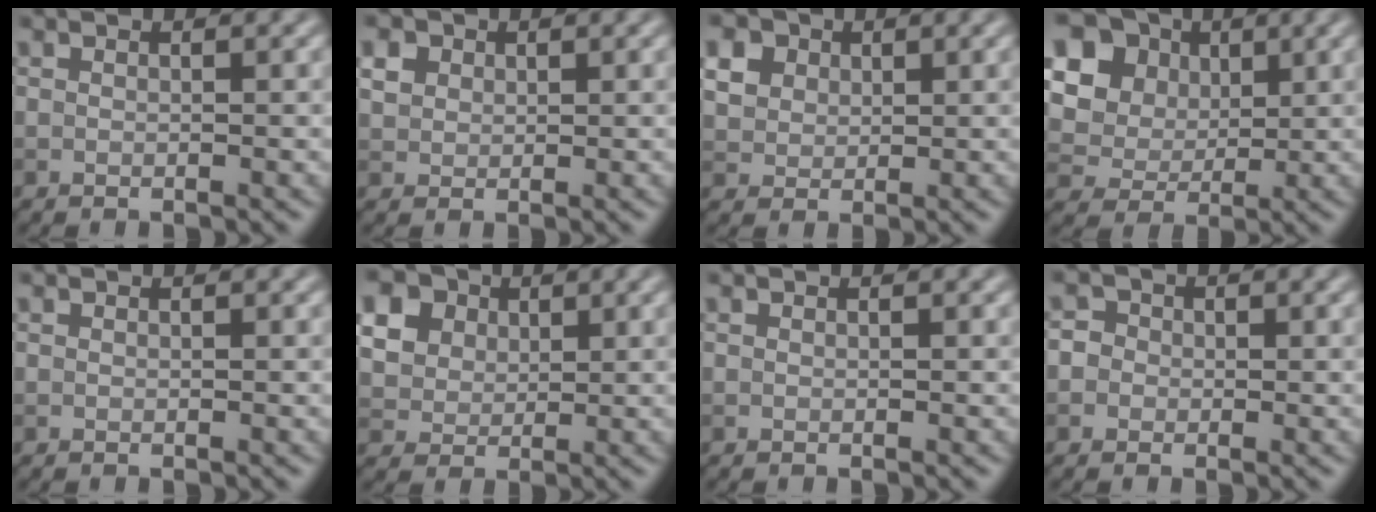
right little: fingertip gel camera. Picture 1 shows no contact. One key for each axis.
{"total": 2.2, "fx": 1.0, "fy": 1.8, "fz": 0.9, "tx": -0.020, "ty": 0.002, "tz": 0.022}
{"total": 5.8, "fx": 2.8, "fy": 4.4, "fz": 2.7, "tx": -0.085, "ty": 0.017, "tz": 0.047}
{"total": 15.6, "fx": 5.9, "fy": 12.8, "fz": 6.7, "tx": -0.177, "ty": 0.025, "tz": 0.100}
{"total": 0.0}
{"total": 11.6, "fx": 5.3, "fy": 9.0, "fz": 5.2, "tx": -0.143, "ty": 0.027, "tz": 0.091}
{"total": 0.0}
{"total": 2.6, "fx": 0.1, "fy": 2.5, "fz": 1.0, "tx": 0.010, "ty": 0.016, "tz": -0.028}